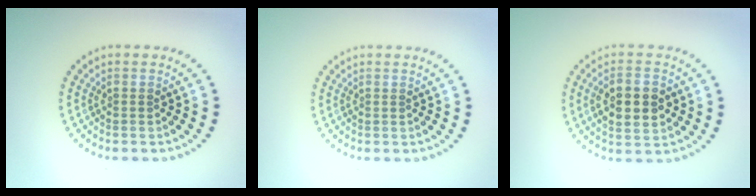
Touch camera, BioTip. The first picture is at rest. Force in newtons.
{"total": 0.0}
{"total": 4.3, "press": 4.3, "slide": 0.3}